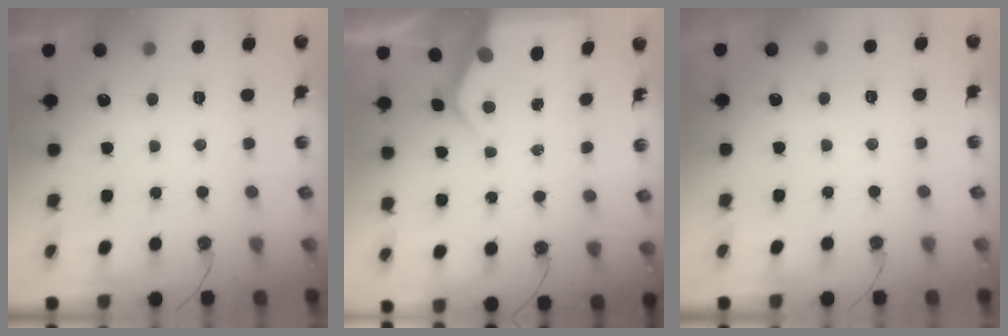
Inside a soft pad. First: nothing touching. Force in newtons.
{"total": 5.0, "press": 5.0, "slide": 0.5}
{"total": 2.8, "press": 2.8, "slide": 0.4}